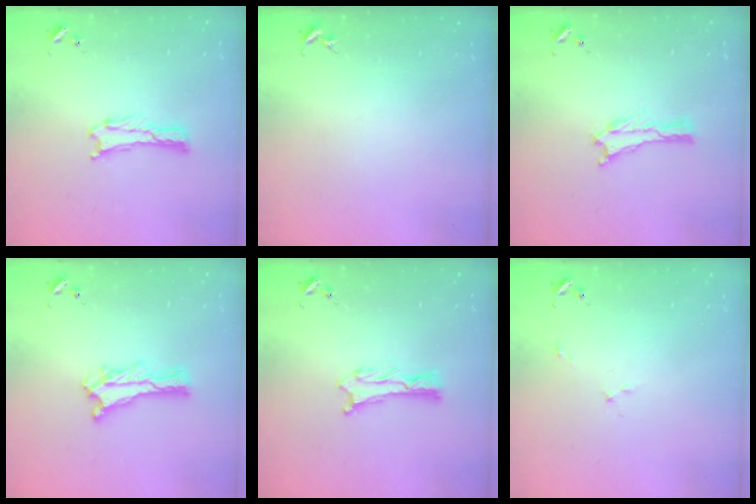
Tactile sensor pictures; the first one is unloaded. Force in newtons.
{"total": 0.0}
{"total": 0.0}
{"total": 1.2, "press": 1.2, "slide": 0.2}
{"total": 1.3, "press": 1.2, "slide": 0.1}
{"total": 2.2, "press": 2.2, "slide": 0.2}